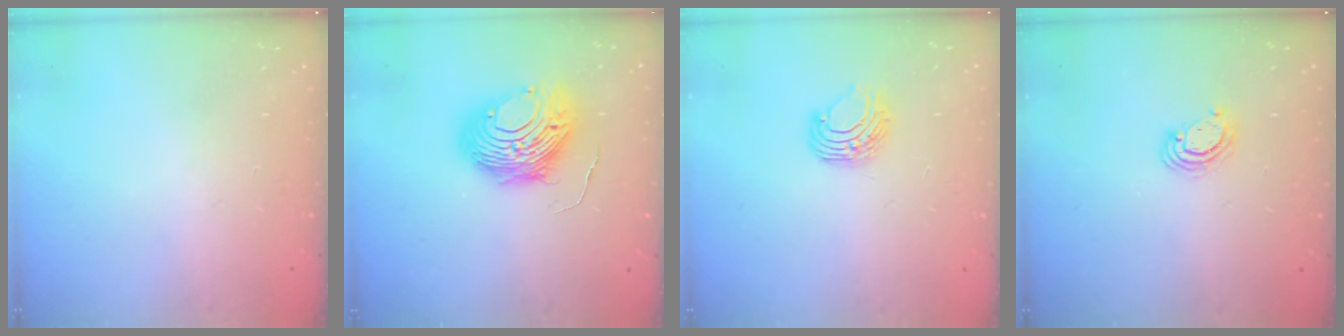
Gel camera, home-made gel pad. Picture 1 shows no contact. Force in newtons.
{"total": 13.0, "press": 12.9, "slide": 1.4}
{"total": 7.5, "press": 7.5, "slide": 0.7}
{"total": 4.0, "press": 4.0, "slide": 0.3}